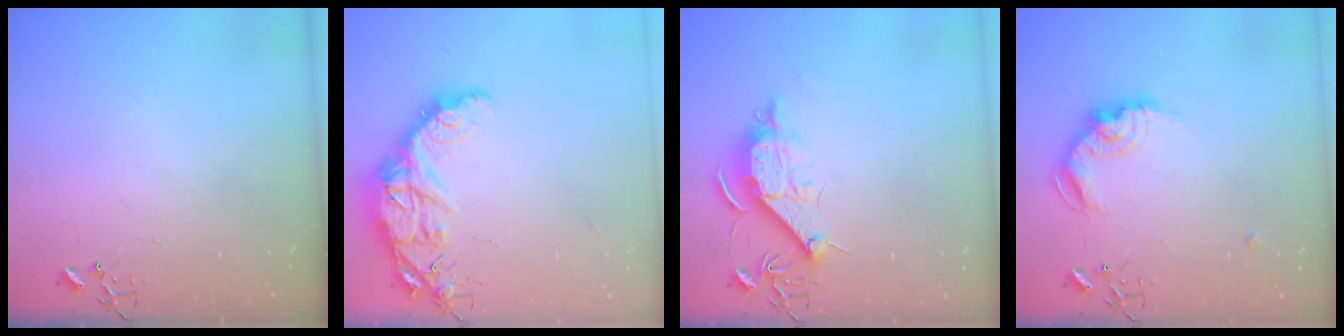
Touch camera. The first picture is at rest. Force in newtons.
{"total": 15.2, "press": 15.2, "slide": 1.2}
{"total": 12.0, "press": 12.0, "slide": 0.6}
{"total": 12.7, "press": 12.7, "slide": 0.5}